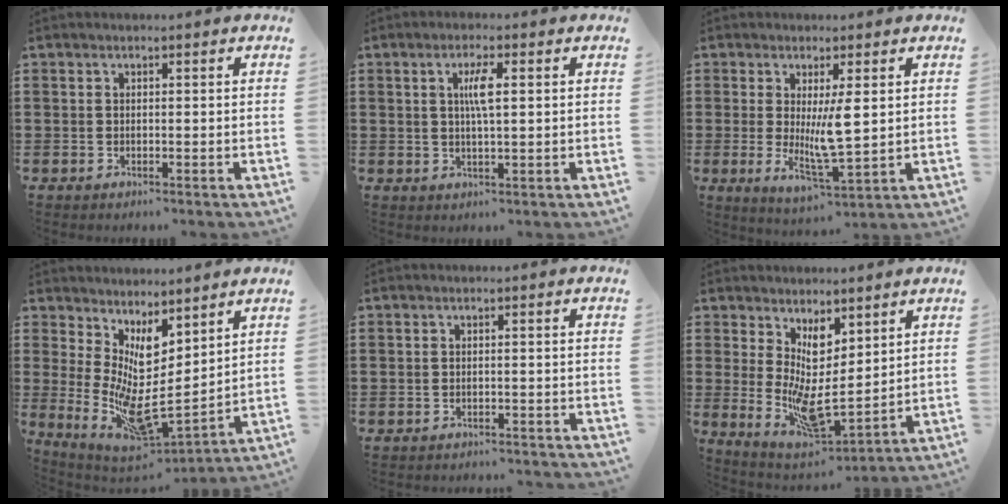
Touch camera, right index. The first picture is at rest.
{"total": 3.7, "force": [0.7, 0.6, 3.5], "torque": [-0.070, 0.003, 0.009]}
{"total": 6.7, "force": [0.7, 1.4, 6.5], "torque": [-0.113, -0.019, 0.010]}
{"total": 7.9, "force": [2.2, 3.3, 6.8], "torque": [-0.131, -0.056, 0.047]}
{"total": 1.6, "force": [-1.6, -0.1, 0.1], "torque": [-0.005, 0.002, -0.033]}
{"total": 6.7, "force": [1.6, 2.9, 5.8], "torque": [-0.120, -0.027, 0.031]}